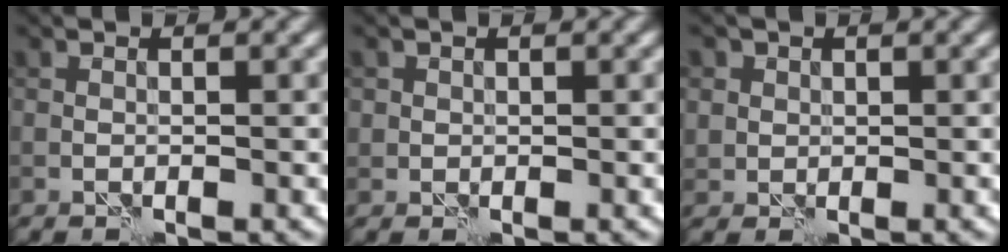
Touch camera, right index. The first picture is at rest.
{"total": 0.6, "force": [0.1, 0.6, -0.1], "torque": [0.010, -0.004, 0.001]}
{"total": 2.5, "force": [1.0, 2.2, 0.7], "torque": [-0.007, 0.006, 0.023]}